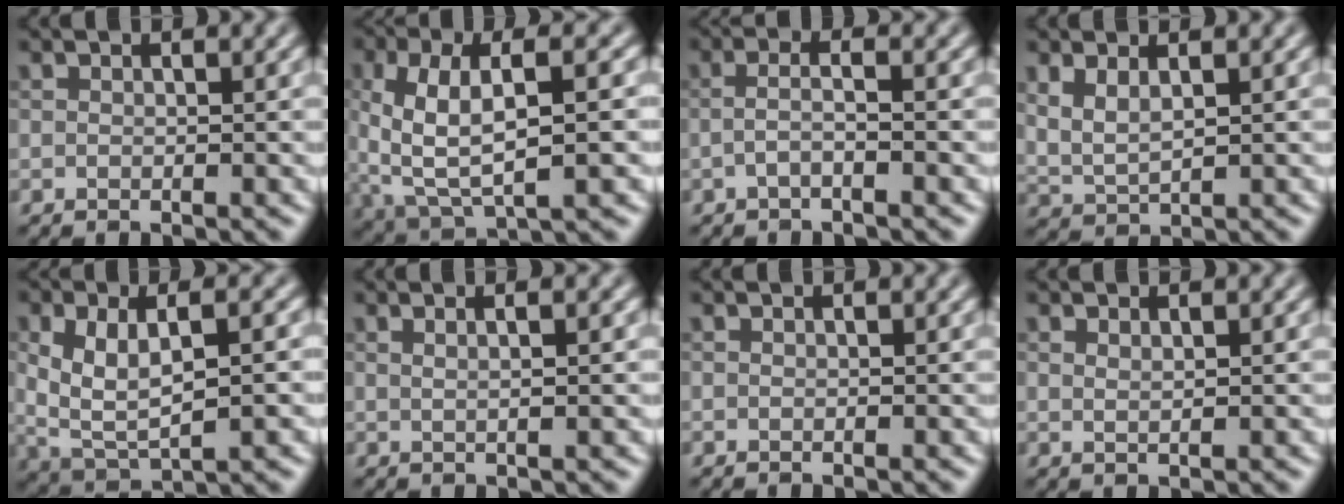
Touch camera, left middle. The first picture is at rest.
{"total": 7.7, "force": [0.0, 3.1, 7.1], "torque": [-0.142, 0.000, -0.001]}
{"total": 1.7, "force": [-0.7, 0.3, 1.6], "torque": [-0.030, 0.007, -0.020]}
{"total": 2.3, "force": [1.1, 1.0, 1.8], "torque": [-0.045, -0.007, 0.027]}
{"total": 5.9, "force": [0.6, 2.8, 5.2], "torque": [-0.106, -0.002, 0.013]}
{"total": 3.1, "force": [1.1, 1.3, 2.6], "torque": [-0.015, 0.004, -0.009]}
{"total": 0.0}
{"total": 0.7, "force": [0.4, 0.2, 0.5], "torque": [-0.008, -0.002, 0.009]}